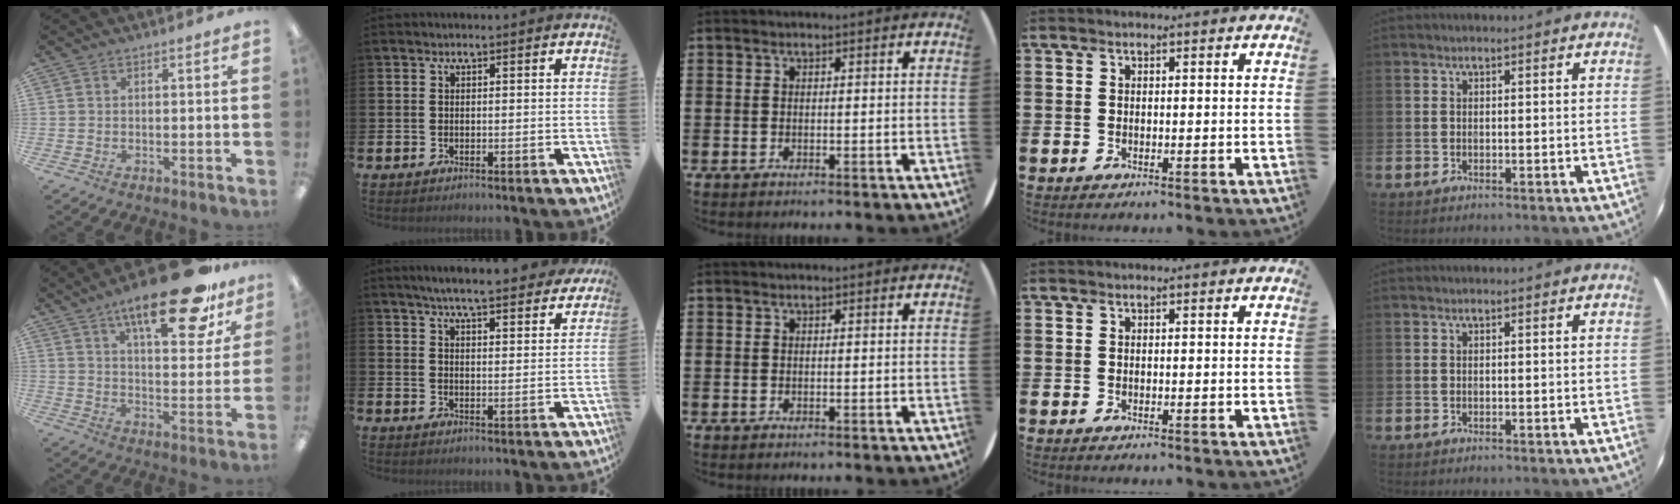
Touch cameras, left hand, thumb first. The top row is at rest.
{"thumb": {"total": 21.8, "force": [14.6, 7.0, 14.6], "torque": [-0.215, -0.081, 0.233]}, "index": {"total": 6.1, "force": [5.9, 0.4, 1.6], "torque": [-0.037, -0.032, 0.102]}}